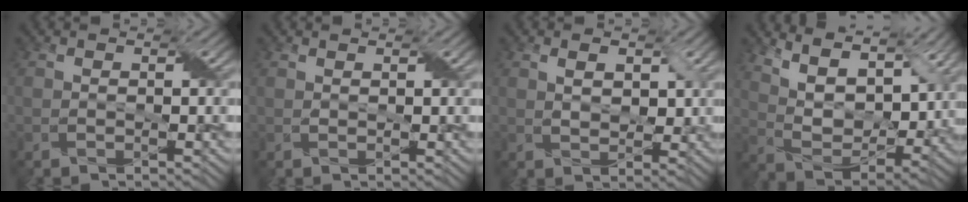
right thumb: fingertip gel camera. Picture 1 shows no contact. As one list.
[{"total": 0.5, "force": [0.5, 0.1, 0.2], "torque": [-0.008, 0.003, 0.010]}, {"total": 3.7, "force": [1.3, 2.2, 2.6], "torque": [-0.050, -0.005, 0.026]}, {"total": 12.2, "force": [8.0, 5.2, 7.5], "torque": [-0.163, 0.000, 0.127]}]